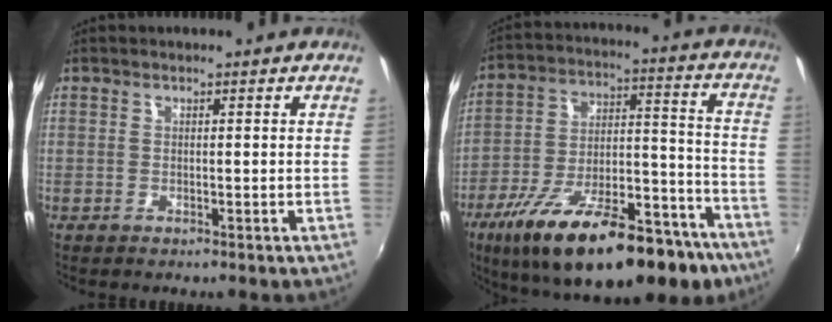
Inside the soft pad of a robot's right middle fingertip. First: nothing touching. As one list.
[{"total": 29.1, "force": [-18.9, 11.1, 19.2], "torque": [-0.305, -0.018, -0.269]}]